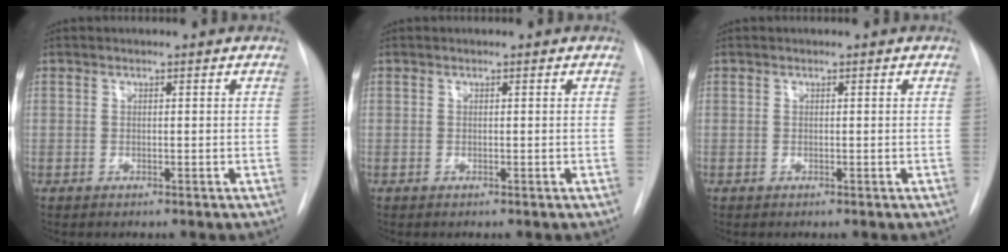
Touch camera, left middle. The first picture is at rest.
{"total": 0.0}
{"total": 0.0}